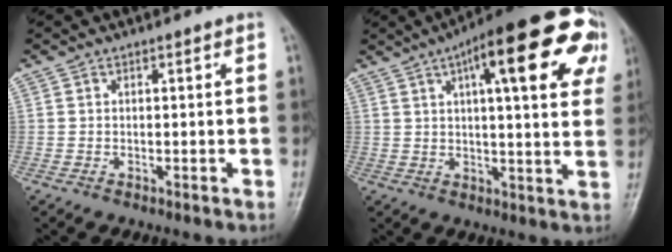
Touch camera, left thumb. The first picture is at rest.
{"total": 23.0, "force": [9.3, 6.7, 19.9], "torque": [-0.258, 0.011, 0.119]}